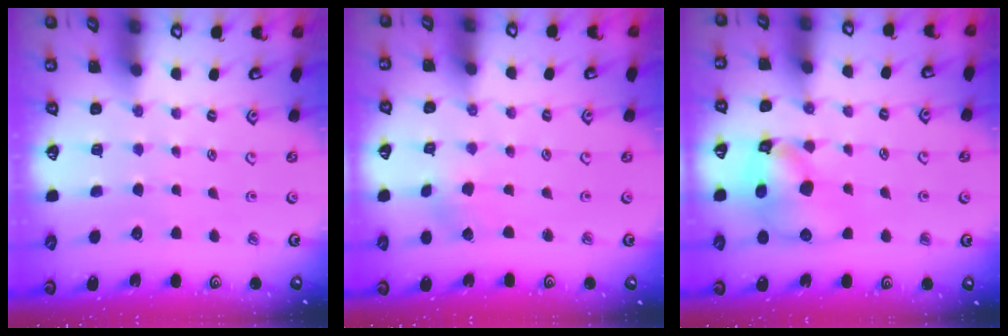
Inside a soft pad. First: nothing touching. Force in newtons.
{"total": 0.6, "press": 0.6, "slide": 0.1}
{"total": 12.4, "press": 12.2, "slide": 1.9}